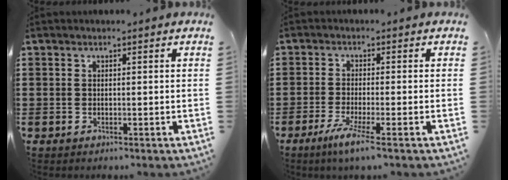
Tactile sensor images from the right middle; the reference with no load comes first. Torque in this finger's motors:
{"motor_torque": [1.60, -0.27, 0.15, 0.11]}